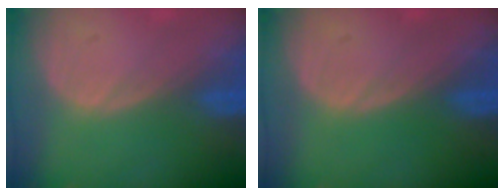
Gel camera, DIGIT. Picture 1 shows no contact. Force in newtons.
{"total": 0.0}